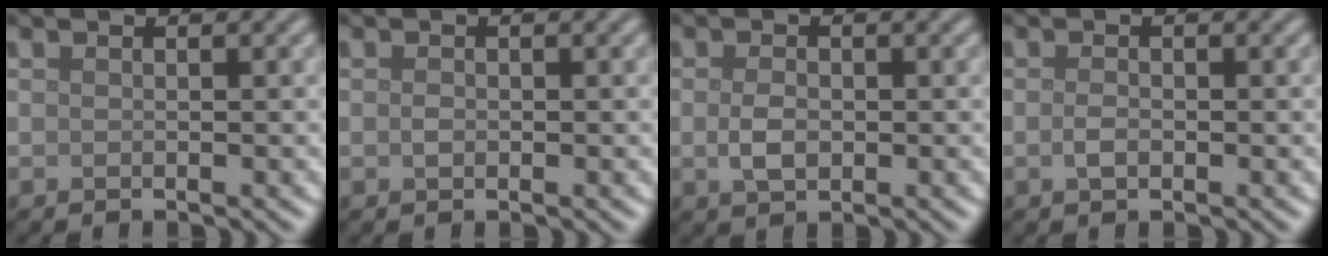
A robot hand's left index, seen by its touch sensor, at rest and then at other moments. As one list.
[{"total": 0.7, "force": [-0.1, 0.5, 0.5], "torque": [-0.010, -0.001, -0.001]}, {"total": 2.1, "force": [-0.1, 1.3, 1.6], "torque": [-0.035, -0.001, -0.003]}, {"total": 1.1, "force": [-0.2, 0.6, 0.9], "torque": [-0.020, -0.001, -0.006]}]